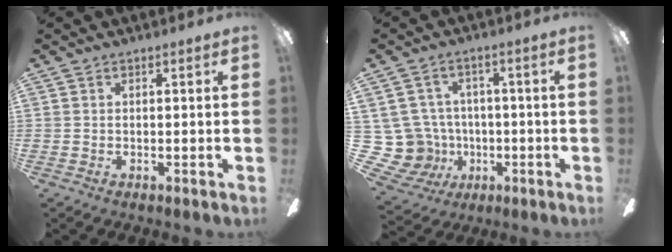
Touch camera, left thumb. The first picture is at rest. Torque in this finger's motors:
{"motor_torque": [0.02, 0.02, -0.48, 0.21, 0.01]}